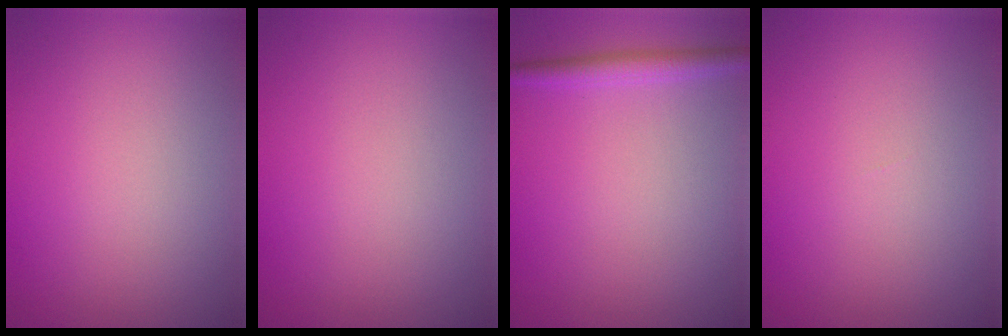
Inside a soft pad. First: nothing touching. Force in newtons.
{"total": 0.0}
{"total": 2.0, "press": 2.0, "slide": 0.1}
{"total": 0.0}